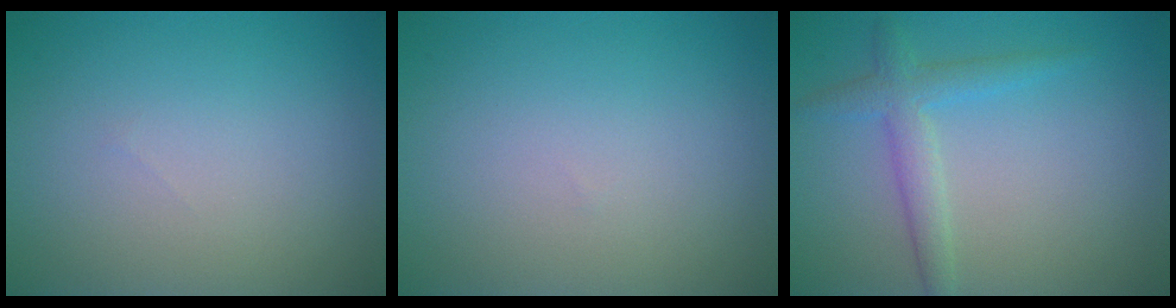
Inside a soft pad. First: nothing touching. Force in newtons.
{"total": 0.0}
{"total": 2.8, "press": 2.8, "slide": 0.1}